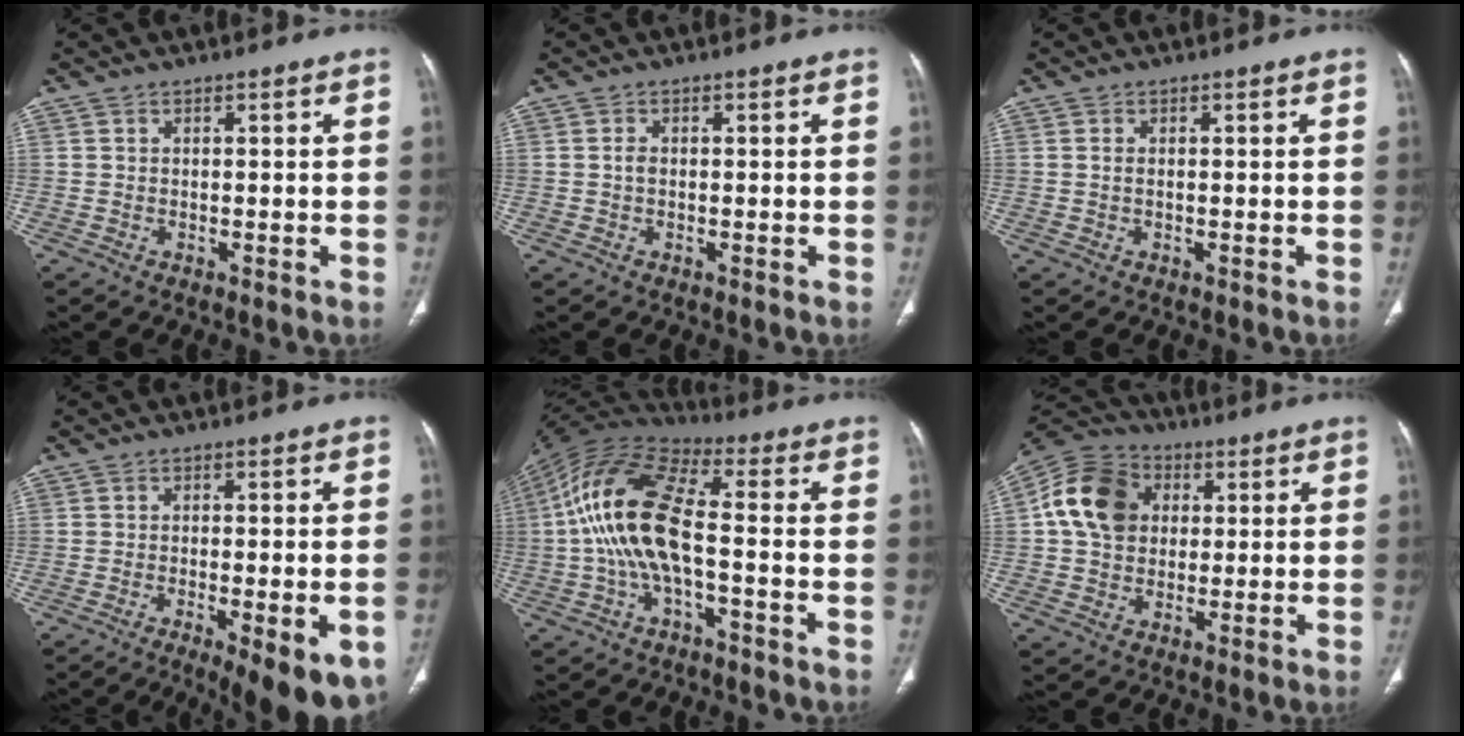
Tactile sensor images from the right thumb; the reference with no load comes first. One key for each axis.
{"total": 1.1, "fx": -0.1, "fy": 0.8, "fz": 0.8, "tx": -0.015, "ty": 0.002, "tz": -0.002}
{"total": 0.7, "fx": 0.1, "fy": 0.4, "fz": 0.6, "tx": -0.015, "ty": 0.001, "tz": 0.002}
{"total": 14.1, "fx": -6.8, "fy": 4.4, "fz": 11.5, "tx": -0.128, "ty": -0.003, "tz": -0.088}
{"total": 16.2, "fx": -1.8, "fy": 6.5, "fz": 14.7, "tx": -0.306, "ty": 0.039, "tz": -0.038}
{"total": 13.6, "fx": 2.3, "fy": 10.8, "fz": 7.8, "tx": -0.128, "ty": 0.014, "tz": 0.031}